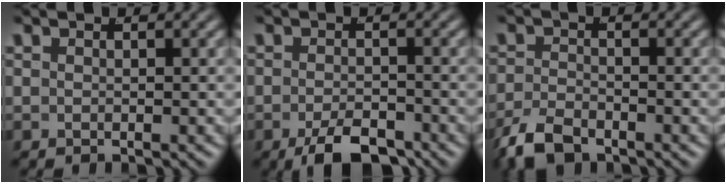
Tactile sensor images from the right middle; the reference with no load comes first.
{"total": 4.9, "force": [-3.8, 1.4, 2.7], "torque": [-0.039, -0.013, -0.059]}
{"total": 3.5, "force": [-2.9, 1.2, 1.5], "torque": [-0.035, -0.013, -0.047]}